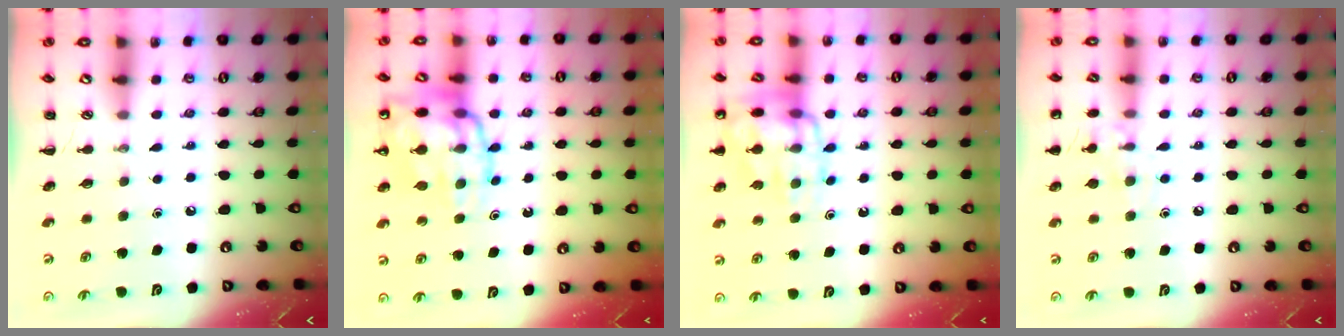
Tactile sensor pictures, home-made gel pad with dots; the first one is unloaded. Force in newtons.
{"total": 18.4, "press": 18.2, "slide": 2.4}
{"total": 13.6, "press": 13.6, "slide": 0.9}
{"total": 8.9, "press": 8.7, "slide": 2.0}